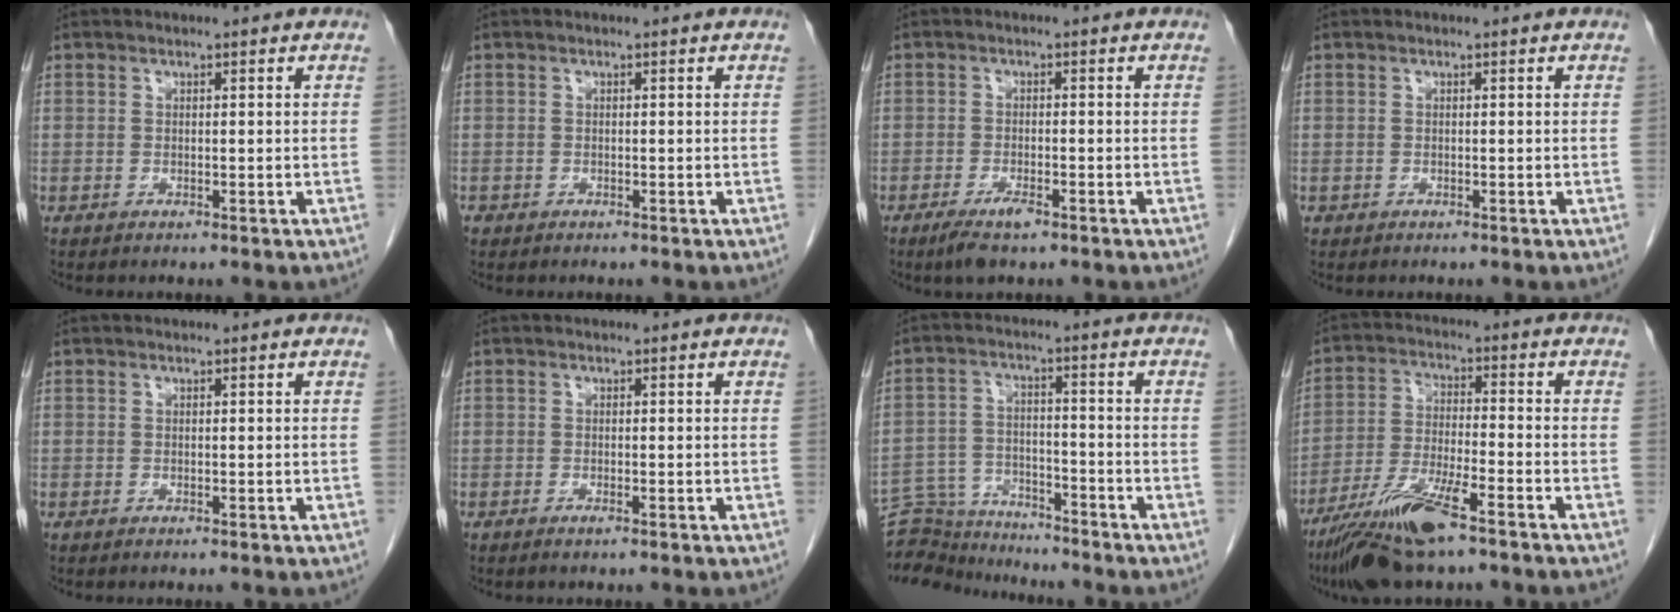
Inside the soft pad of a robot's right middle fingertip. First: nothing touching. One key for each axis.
{"total": 0.7, "fx": -0.4, "fy": 0.5, "fz": 0.1, "tx": -0.008, "ty": 0.003, "tz": -0.008}
{"total": 3.6, "fx": -2.3, "fy": 0.8, "fz": 2.6, "tx": -0.053, "ty": -0.004, "tz": -0.040}
{"total": 0.0}
{"total": 0.0}
{"total": 0.6, "fx": -0.4, "fy": 0.0, "fz": 0.5, "tx": -0.011, "ty": -0.001, "tz": -0.008}
{"total": 11.2, "fx": -11.0, "fy": 2.0, "fz": 0.8, "tx": -0.016, "ty": 0.022, "tz": -0.185}
{"total": 11.7, "fx": -7.9, "fy": 1.2, "fz": 8.5, "tx": -0.172, "ty": -0.026, "tz": -0.144}